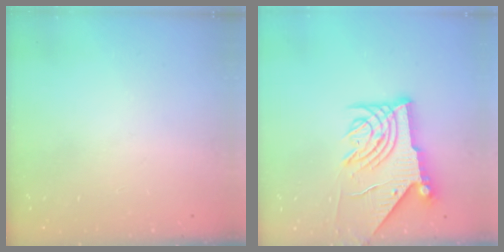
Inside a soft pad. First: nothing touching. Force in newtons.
{"total": 12.2, "press": 12.1, "slide": 1.3}